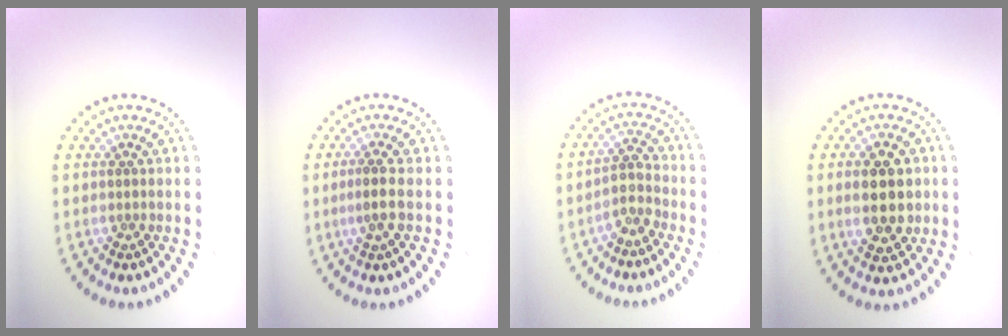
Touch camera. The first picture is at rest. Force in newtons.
{"total": 1.8, "press": 1.5, "slide": 0.9}
{"total": 2.2, "press": 1.9, "slide": 1.1}
{"total": 5.0, "press": 5.0, "slide": 0.2}